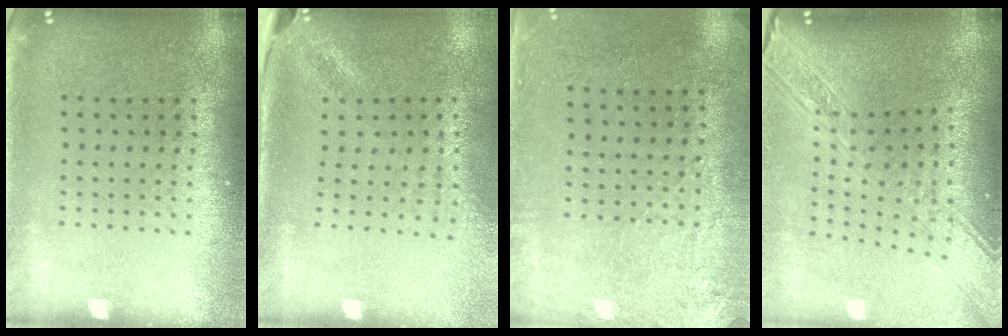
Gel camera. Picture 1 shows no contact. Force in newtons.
{"total": 1.9, "press": 1.5, "slide": 1.2}
{"total": 2.9, "press": 2.3, "slide": 1.6}
{"total": 3.0, "press": 2.3, "slide": 1.9}